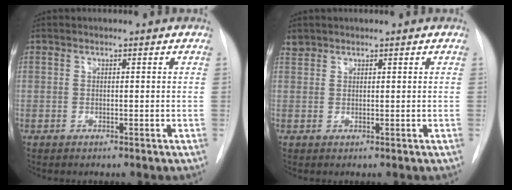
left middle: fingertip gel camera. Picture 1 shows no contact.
{"total": 1.3, "force": [1.2, 0.6, -0.1], "torque": [0.005, 0.008, 0.022]}